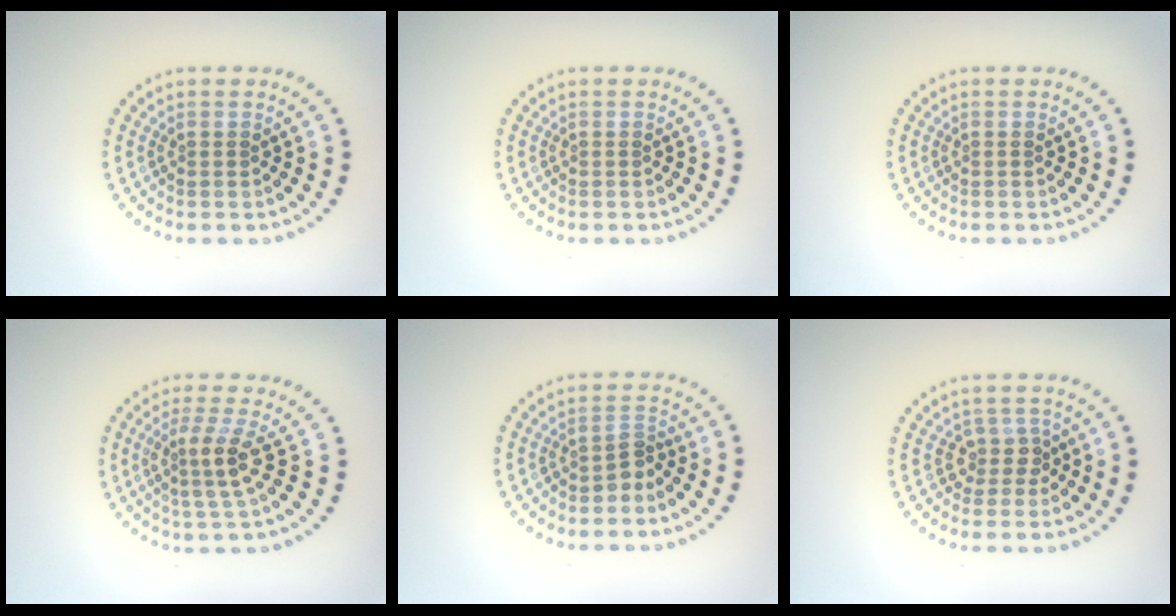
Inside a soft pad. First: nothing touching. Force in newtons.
{"total": 0.0}
{"total": 0.0}
{"total": 2.9, "press": 2.4, "slide": 1.7}
{"total": 1.6, "press": 1.3, "slide": 1.0}
{"total": 1.8, "press": 1.3, "slide": 1.3}